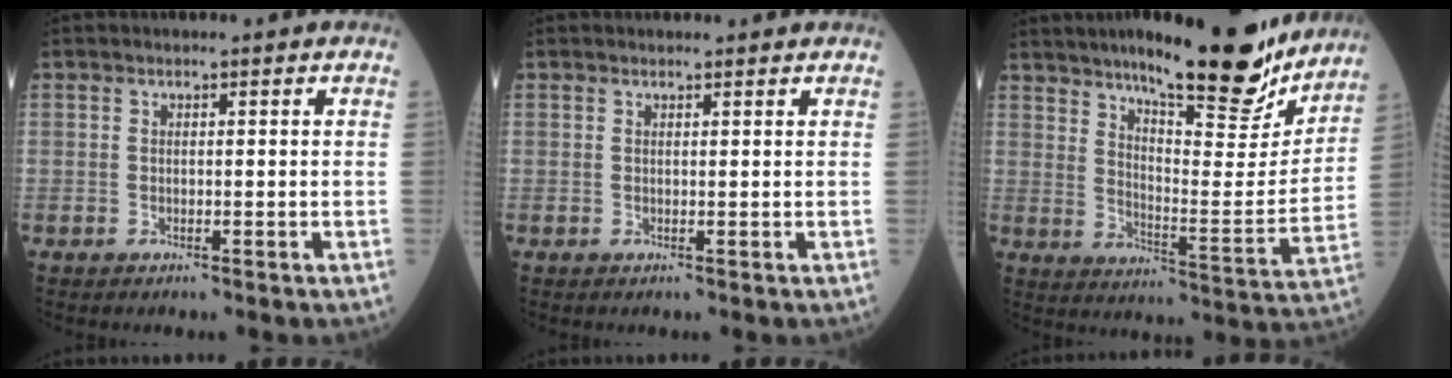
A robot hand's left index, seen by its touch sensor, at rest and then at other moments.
{"total": 1.7, "force": [1.6, 0.3, 0.2], "torque": [-0.011, 0.006, 0.020]}
{"total": 20.6, "force": [16.7, 3.5, 11.5], "torque": [-0.170, -0.026, 0.239]}